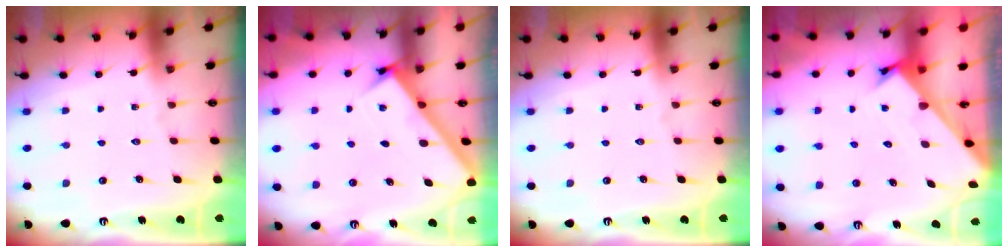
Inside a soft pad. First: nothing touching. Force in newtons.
{"total": 3.0, "press": 3.0, "slide": 0.2}
{"total": 0.0}
{"total": 2.4, "press": 2.4, "slide": 0.2}